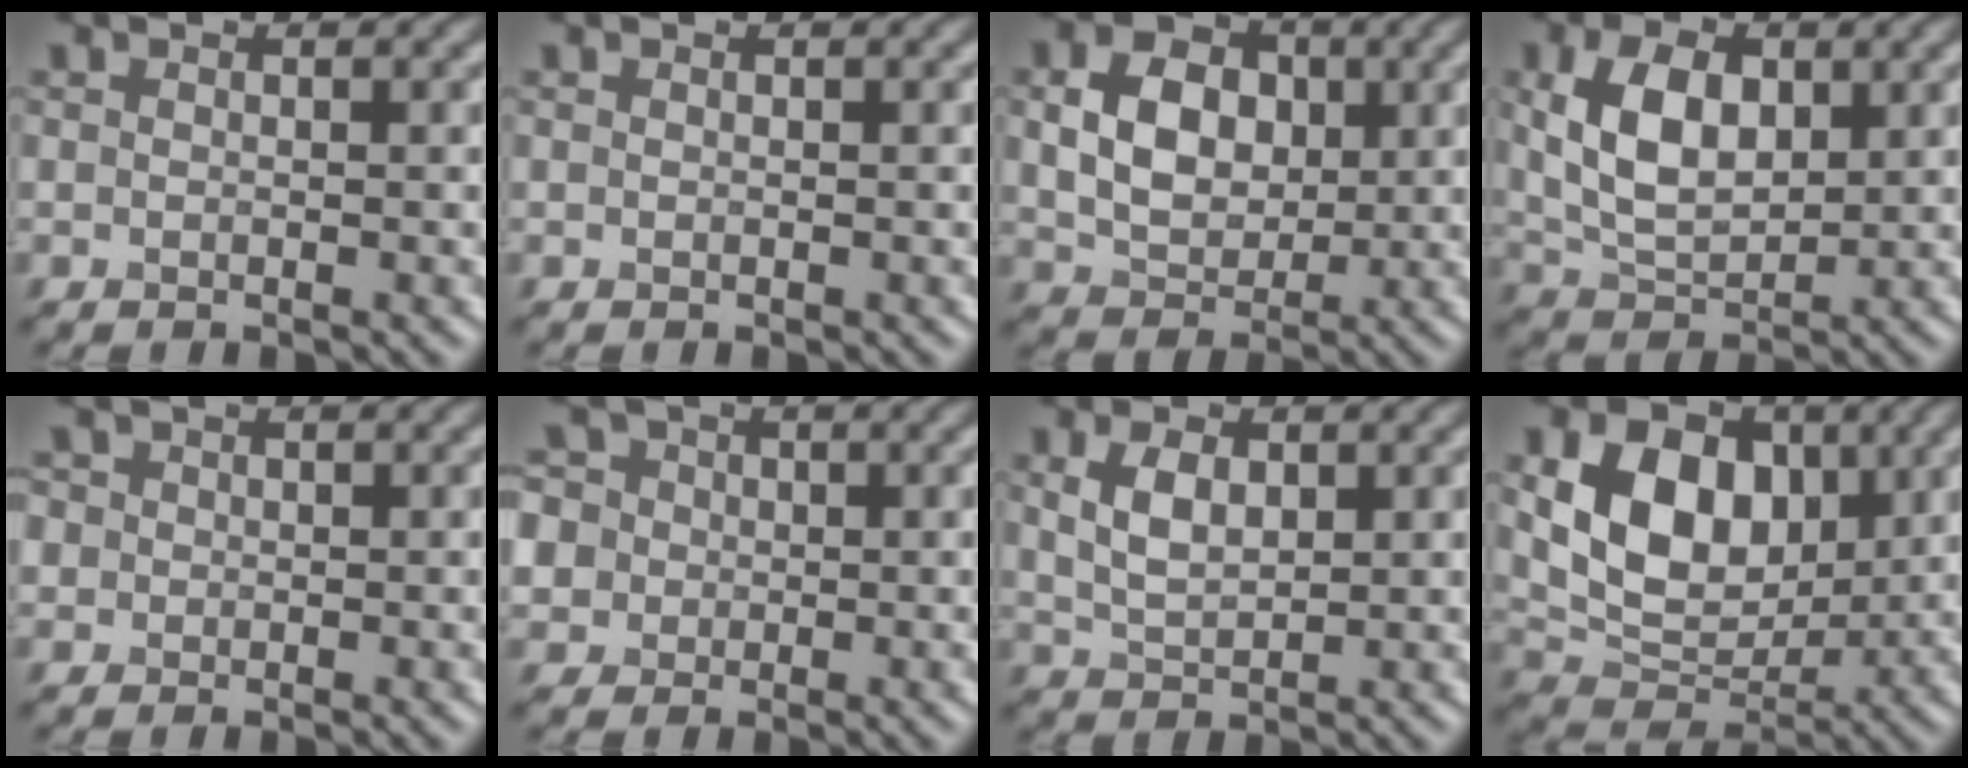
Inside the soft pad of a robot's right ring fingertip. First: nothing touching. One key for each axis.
{"total": 0.0}
{"total": 5.9, "fx": 1.1, "fy": 4.5, "fz": 3.8, "tx": -0.078, "ty": 0.003, "tz": 0.017}
{"total": 6.7, "fx": 1.6, "fy": 4.0, "fz": 5.1, "tx": -0.103, "ty": 0.005, "tz": 0.031}
{"total": 3.1, "fx": 1.1, "fy": 2.6, "fz": 1.2, "tx": -0.018, "ty": 0.015, "tz": 0.003}
{"total": 7.5, "fx": 1.7, "fy": 6.7, "fz": 2.9, "tx": -0.061, "ty": 0.038, "tz": -0.005}
{"total": 3.4, "fx": 1.1, "fy": 2.1, "fz": 2.5, "tx": -0.056, "ty": 0.002, "tz": 0.025}
{"total": 9.1, "fx": 2.1, "fy": 6.4, "fz": 6.1, "tx": -0.114, "ty": -0.004, "tz": 0.036}